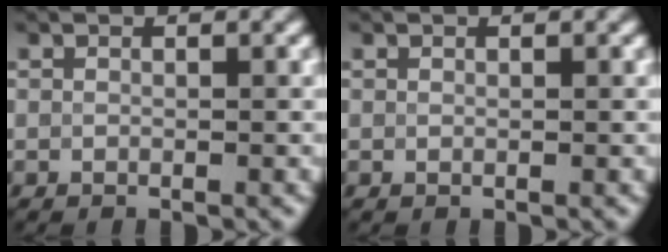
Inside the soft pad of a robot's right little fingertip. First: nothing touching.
{"total": 0.0}